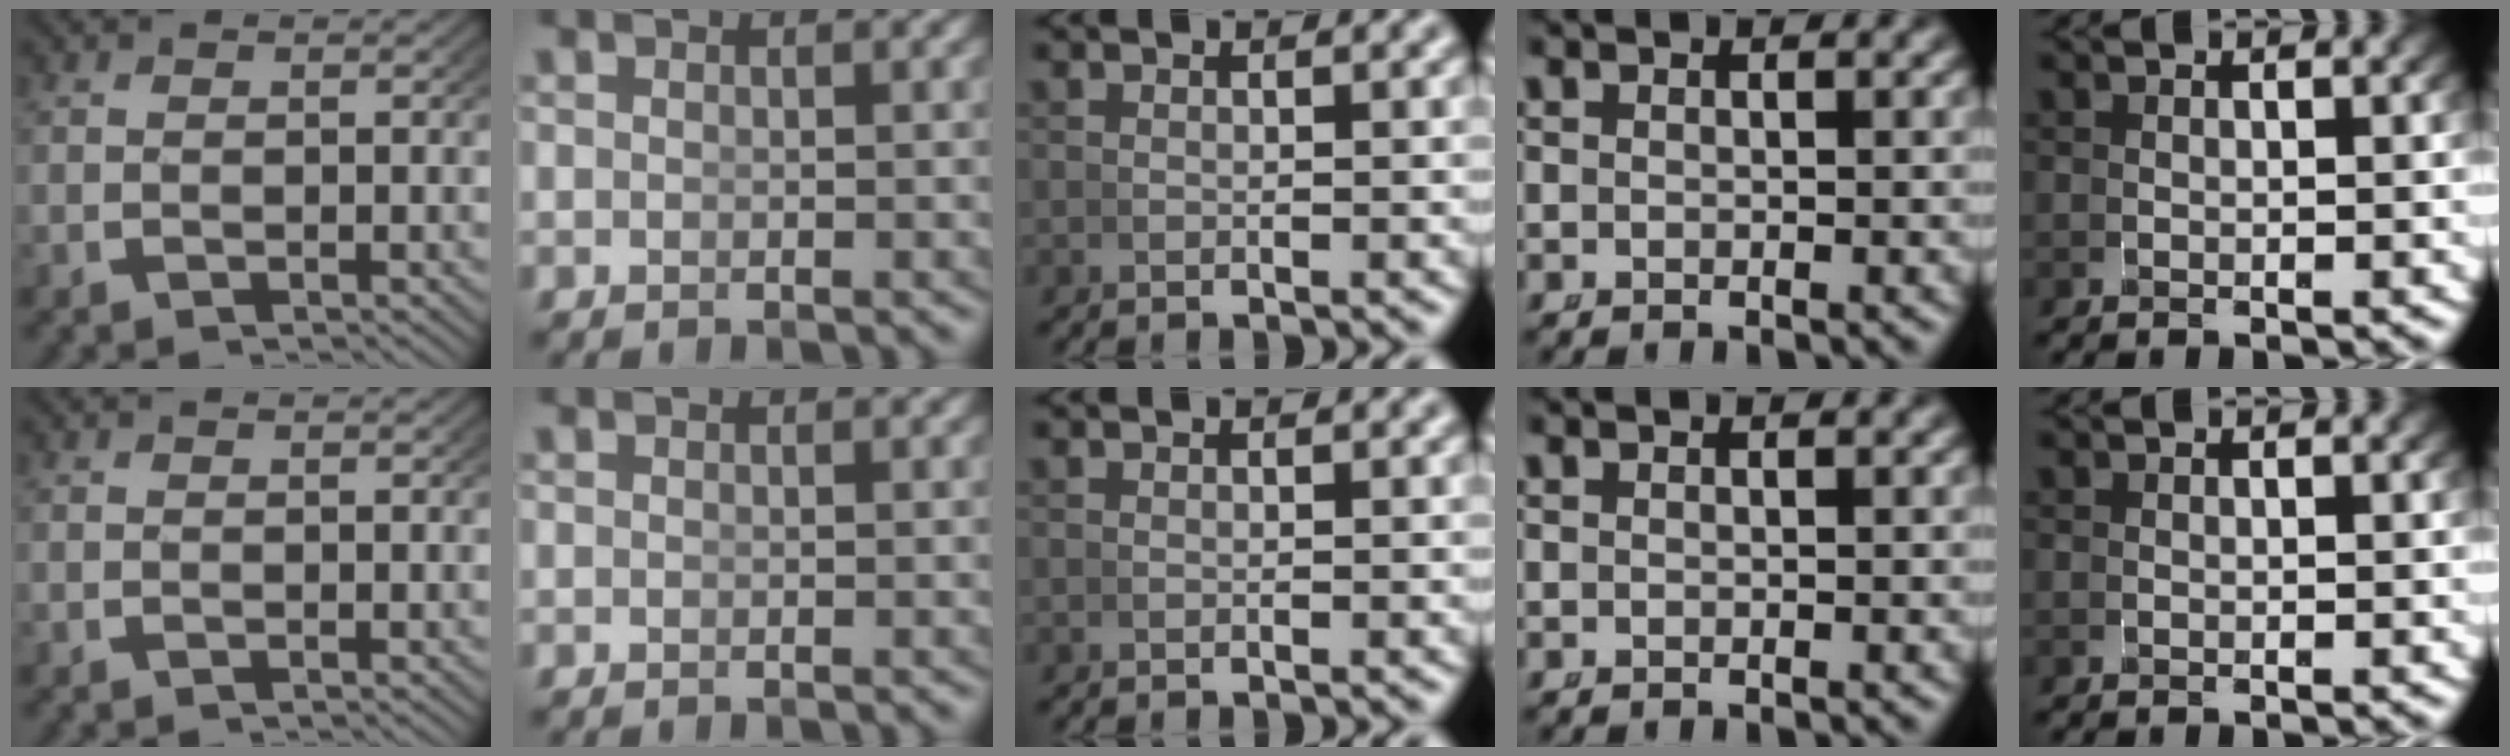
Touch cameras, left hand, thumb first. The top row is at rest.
{}